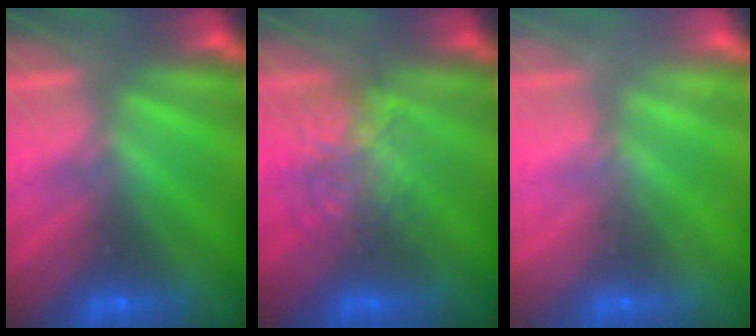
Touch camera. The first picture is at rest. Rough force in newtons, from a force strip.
{"total": 2.3}
{"total": 2.3}